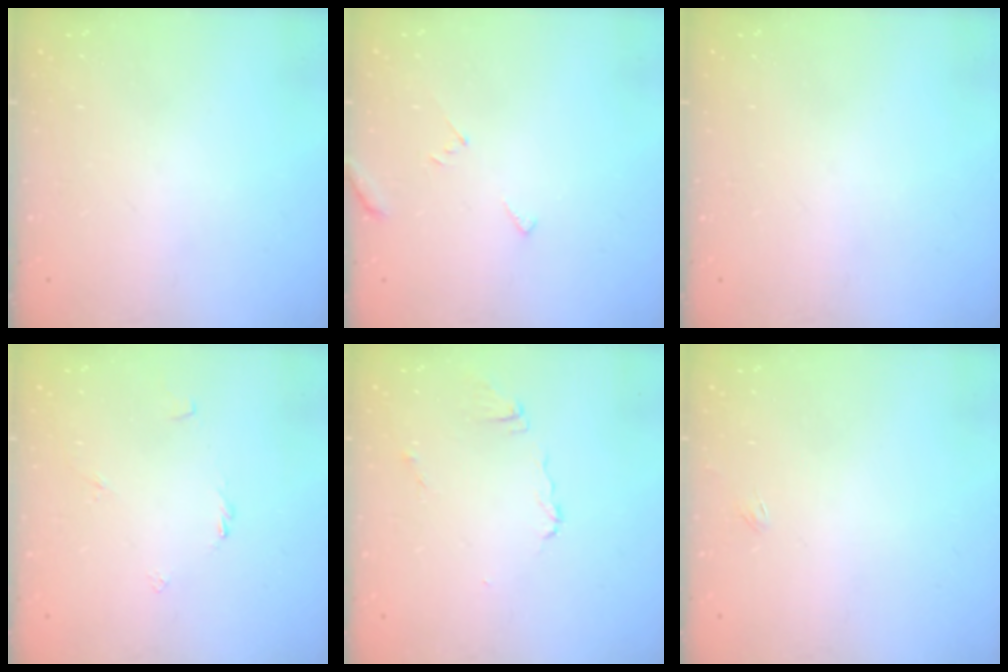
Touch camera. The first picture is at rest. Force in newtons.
{"total": 2.8, "press": 2.8, "slide": 0.2}
{"total": 0.0}
{"total": 1.8, "press": 1.8, "slide": 0.5}
{"total": 4.7, "press": 4.7, "slide": 0.4}
{"total": 1.8, "press": 1.7, "slide": 0.3}